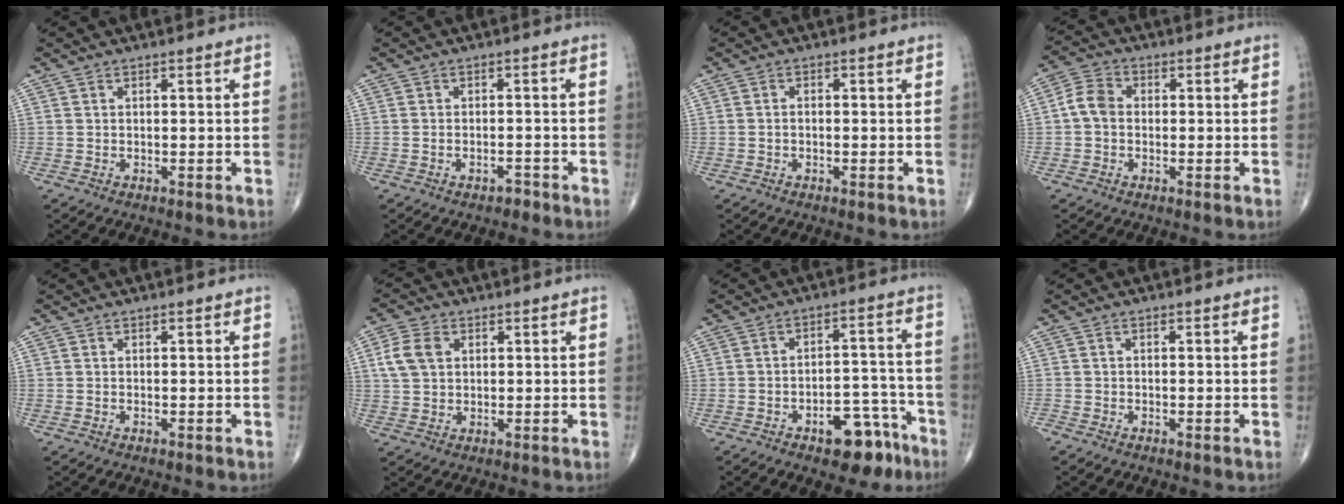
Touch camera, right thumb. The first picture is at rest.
{"total": 1.7, "force": [-1.3, 0.9, 0.7], "torque": [-0.014, 0.013, -0.017]}
{"total": 0.9, "force": [-0.3, 0.6, 0.6], "torque": [-0.011, 0.003, -0.006]}
{"total": 5.0, "force": [-0.3, 3.9, 3.1], "torque": [-0.053, 0.016, -0.016]}
{"total": 0.0}
{"total": 6.2, "force": [1.7, 4.5, 3.9], "torque": [-0.076, 0.006, 0.032]}
{"total": 10.9, "force": [-6.5, 5.4, 6.8], "torque": [-0.061, 0.057, -0.084]}
{"total": 0.6, "force": [-0.6, 0.1, 0.2], "torque": [0.003, 0.000, -0.015]}